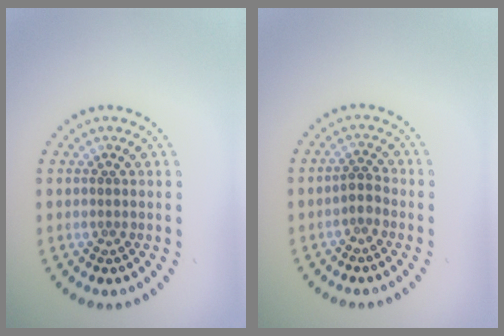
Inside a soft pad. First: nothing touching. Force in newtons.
{"total": 1.4, "press": 1.1, "slide": 0.8}